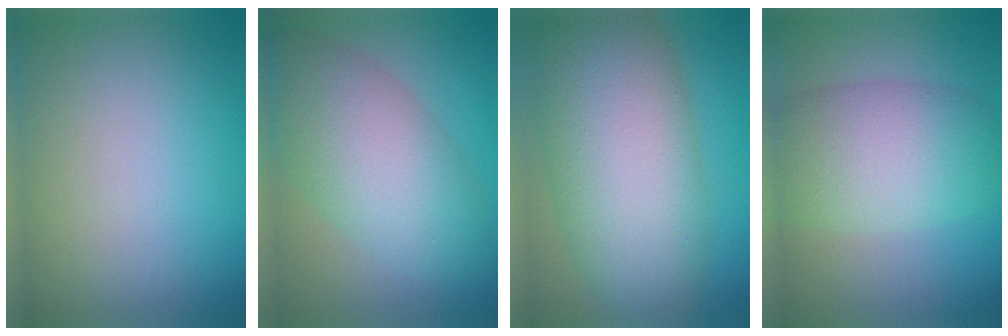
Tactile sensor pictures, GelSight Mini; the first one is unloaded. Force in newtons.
{"total": 7.9, "press": 7.9, "slide": 0.2}
{"total": 12.2, "press": 12.2, "slide": 0.4}
{"total": 7.3, "press": 7.3, "slide": 0.3}